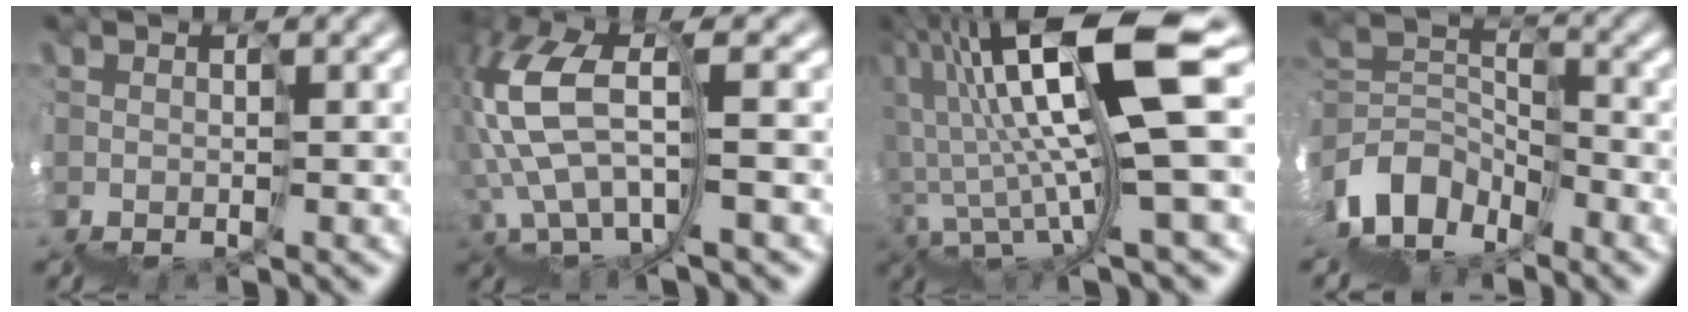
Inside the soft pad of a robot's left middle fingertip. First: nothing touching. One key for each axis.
{"total": 6.2, "fx": 2.0, "fy": 2.9, "fz": 5.1, "tx": -0.130, "ty": 0.026, "tz": 0.035}
{"total": 10.1, "fx": 4.0, "fy": 0.8, "fz": 9.3, "tx": -0.143, "ty": 0.045, "tz": 0.079}
{"total": 3.1, "fx": -2.3, "fy": 1.9, "fz": -0.9, "tx": 0.024, "ty": 0.028, "tz": -0.061}